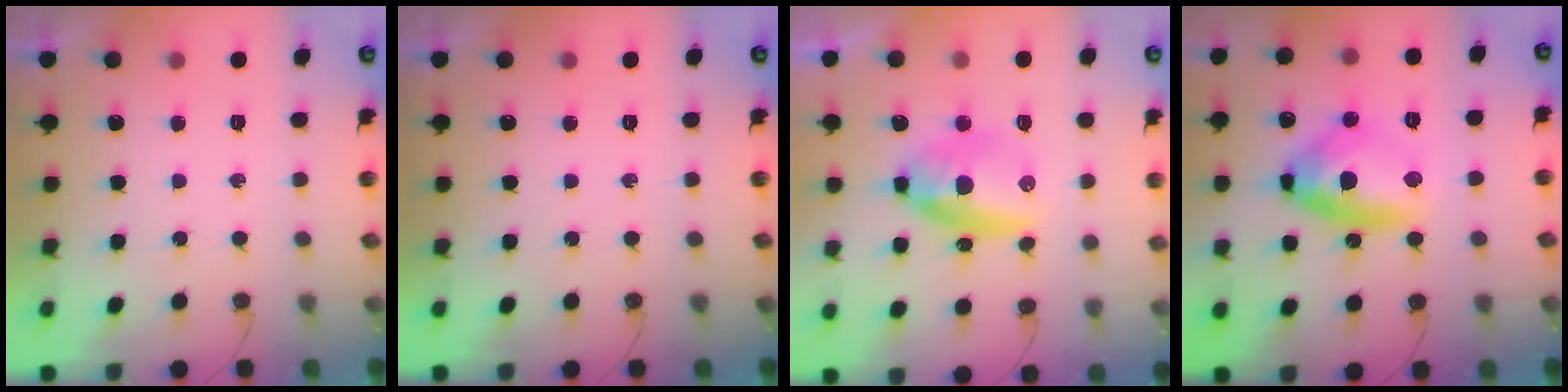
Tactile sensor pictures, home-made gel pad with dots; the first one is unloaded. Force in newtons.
{"total": 0.0}
{"total": 9.6, "press": 9.5, "slide": 0.9}
{"total": 12.8, "press": 12.7, "slide": 1.9}